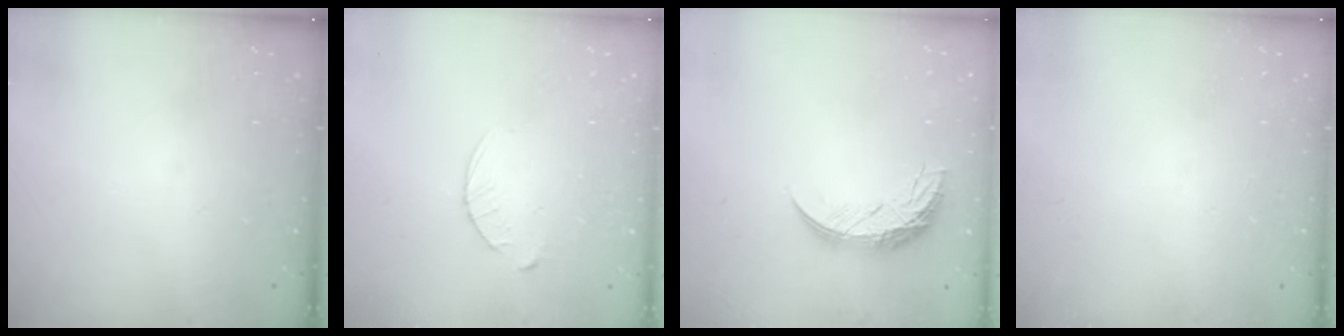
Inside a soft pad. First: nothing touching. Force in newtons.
{"total": 4.0, "press": 4.0, "slide": 0.5}
{"total": 9.3, "press": 9.3, "slide": 0.7}
{"total": 0.0}